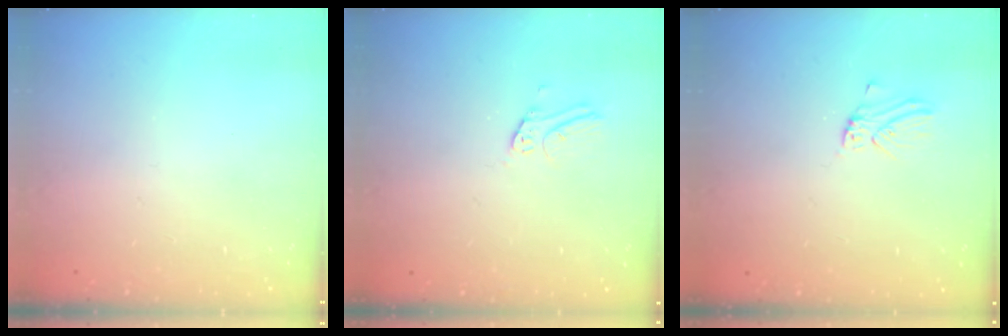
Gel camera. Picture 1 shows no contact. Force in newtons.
{"total": 6.4, "press": 6.4, "slide": 0.5}
{"total": 1.4, "press": 1.4, "slide": 0.1}